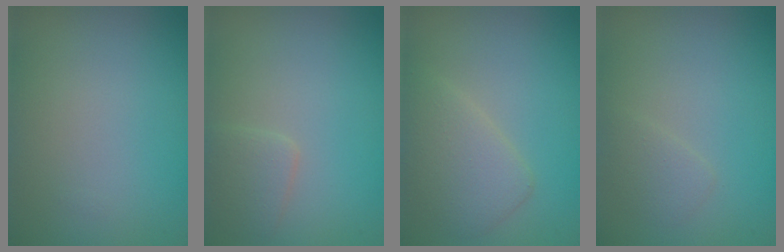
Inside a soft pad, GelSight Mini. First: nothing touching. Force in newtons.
{"total": 1.9, "press": 1.9, "slide": 0.1}
{"total": 3.2, "press": 3.2, "slide": 0.3}
{"total": 1.2, "press": 1.2, "slide": 0.1}